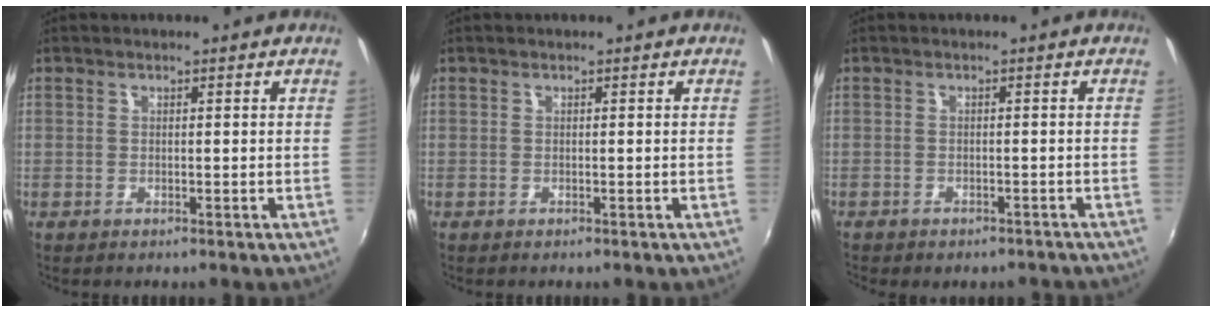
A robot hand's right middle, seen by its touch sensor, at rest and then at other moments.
{"total": 0.0}
{"total": 5.1, "force": [-4.4, 2.0, 1.7], "torque": [-0.038, -0.011, -0.050]}